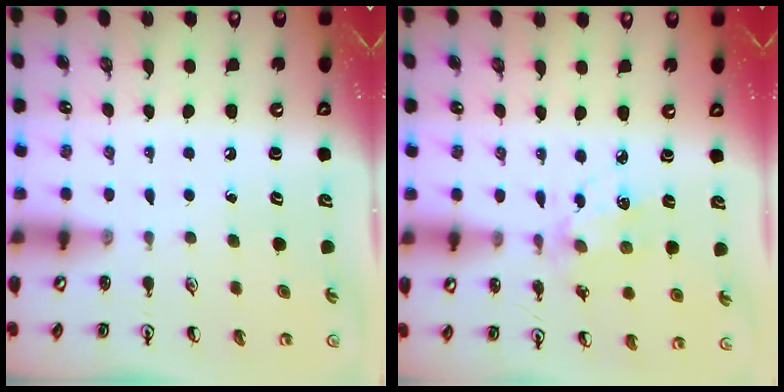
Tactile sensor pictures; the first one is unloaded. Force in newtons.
{"total": 6.1, "press": 6.1, "slide": 0.3}